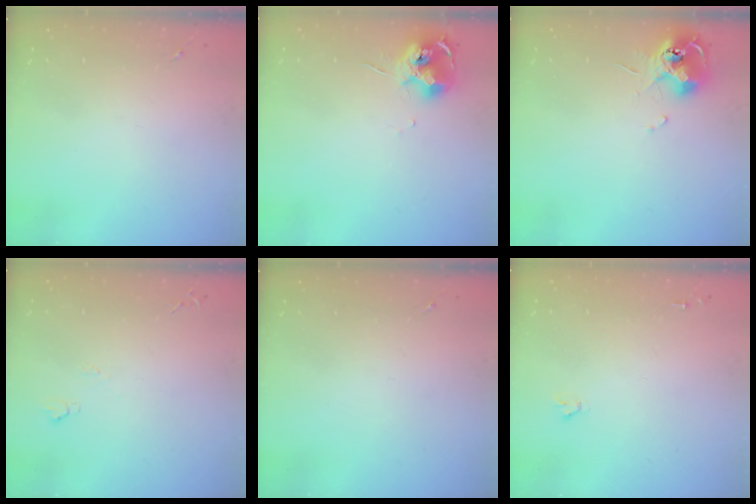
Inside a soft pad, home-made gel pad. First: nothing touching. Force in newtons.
{"total": 12.0, "press": 11.9, "slide": 1.3}
{"total": 11.7, "press": 11.7, "slide": 0.9}
{"total": 4.0, "press": 4.0, "slide": 0.6}
{"total": 0.0}
{"total": 1.6, "press": 1.6, "slide": 0.1}